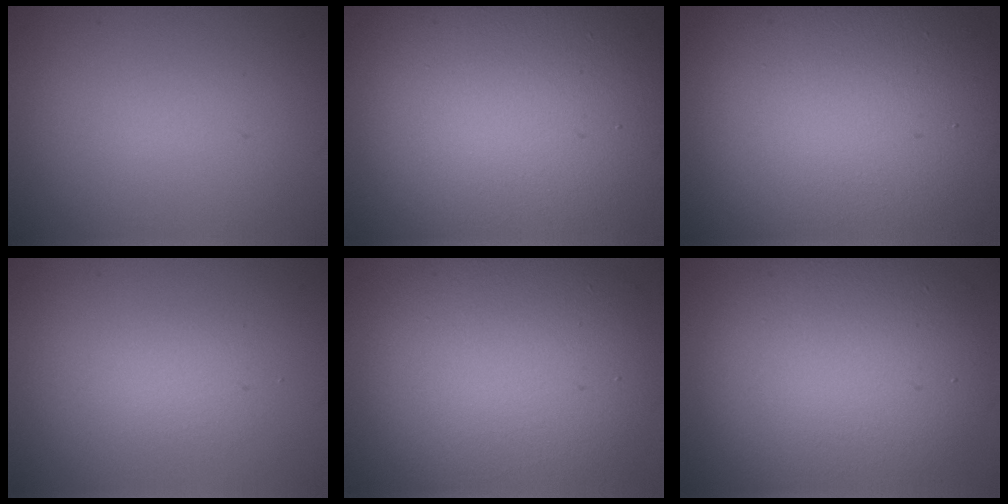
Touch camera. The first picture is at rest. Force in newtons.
{"total": 17.8, "press": 17.8, "slide": 1.1}
{"total": 17.7, "press": 17.6, "slide": 1.5}
{"total": 1.4, "press": 1.4, "slide": 0.1}
{"total": 11.5, "press": 11.4, "slide": 0.8}
{"total": 10.5, "press": 10.5, "slide": 0.2}